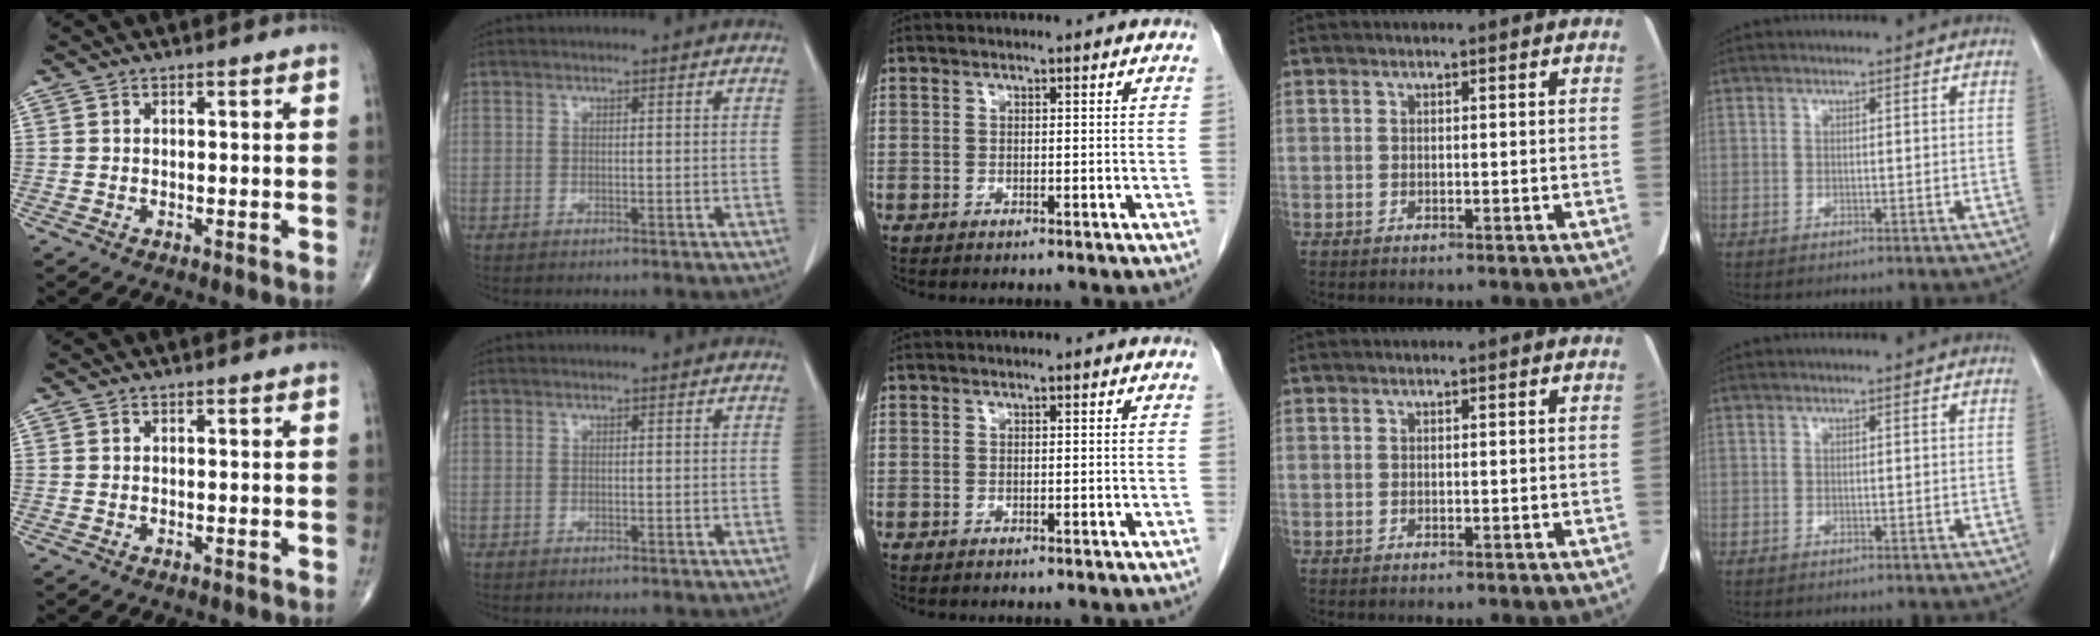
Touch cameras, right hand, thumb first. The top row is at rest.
{}